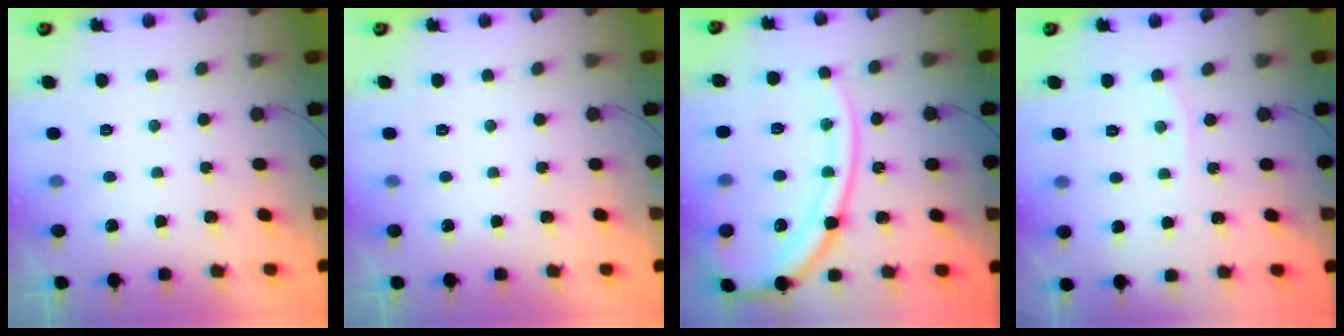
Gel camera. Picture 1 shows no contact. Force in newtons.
{"total": 0.0}
{"total": 18.2, "press": 18.1, "slide": 2.1}
{"total": 2.9, "press": 2.9, "slide": 0.5}